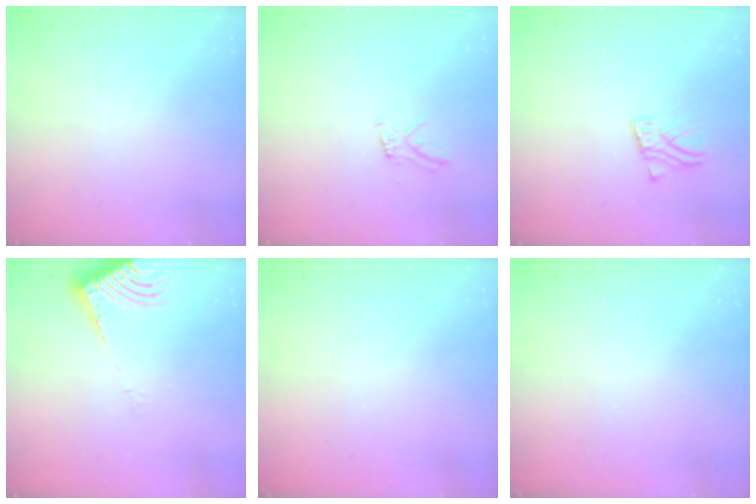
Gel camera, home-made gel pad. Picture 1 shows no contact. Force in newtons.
{"total": 5.2, "press": 5.2, "slide": 0.5}
{"total": 3.1, "press": 3.1, "slide": 0.2}
{"total": 10.0, "press": 9.9, "slide": 1.3}
{"total": 0.0}
{"total": 0.0}